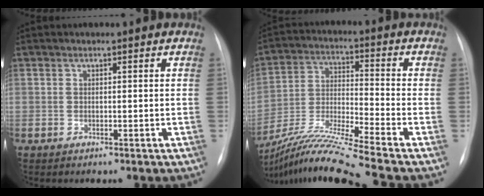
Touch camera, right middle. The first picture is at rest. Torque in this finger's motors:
{"motor_torque": [0.36, -1.33, 0.01, 0.11]}